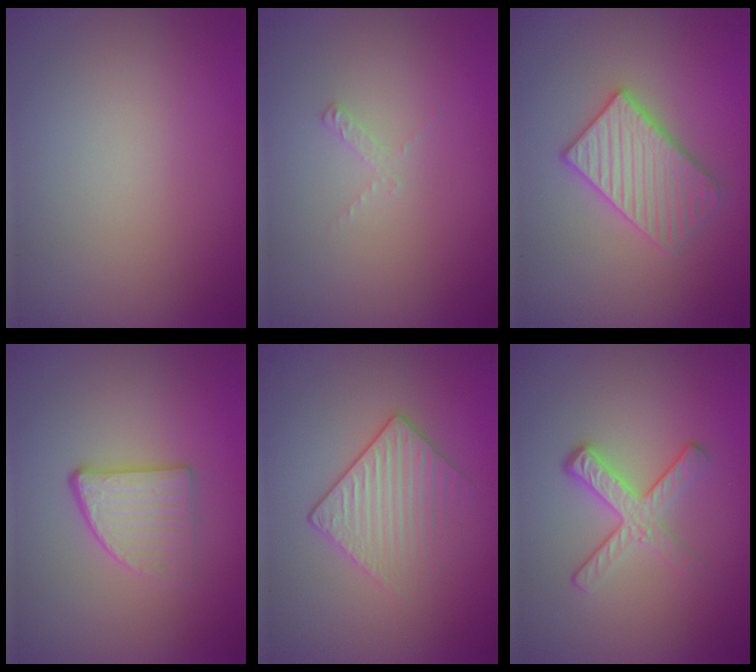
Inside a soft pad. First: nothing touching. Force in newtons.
{"total": 0.8, "press": 0.8, "slide": 0.1}
{"total": 3.7, "press": 3.7, "slide": 0.6}
{"total": 2.9, "press": 2.5, "slide": 1.4}
{"total": 2.4, "press": 2.1, "slide": 1.1}
{"total": 3.8, "press": 2.5, "slide": 2.9}